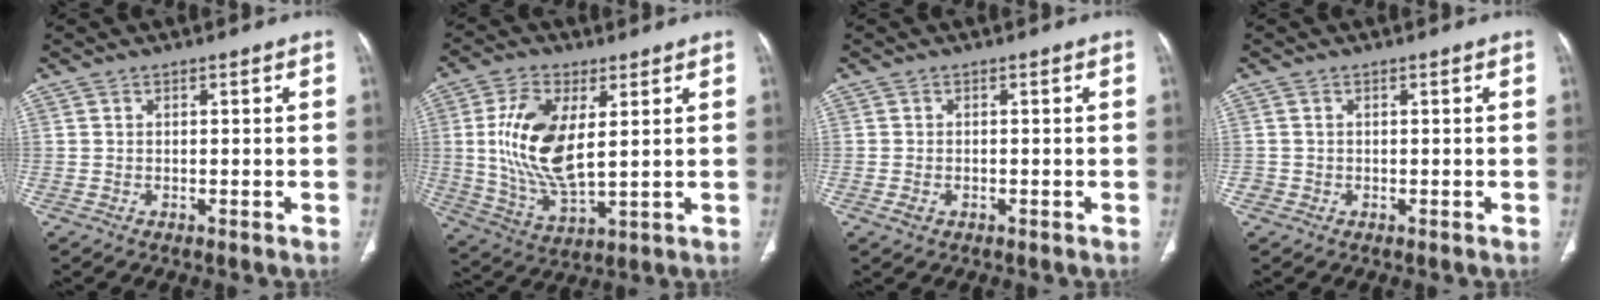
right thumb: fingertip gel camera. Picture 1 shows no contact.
{"total": 14.8, "force": [2.7, 6.9, 12.8], "torque": [-0.255, -0.019, 0.060]}
{"total": 1.7, "force": [-0.6, 1.2, 1.0], "torque": [-0.024, 0.006, -0.007]}
{"total": 1.0, "force": [-0.3, 0.9, 0.1], "torque": [0.003, 0.005, -0.007]}